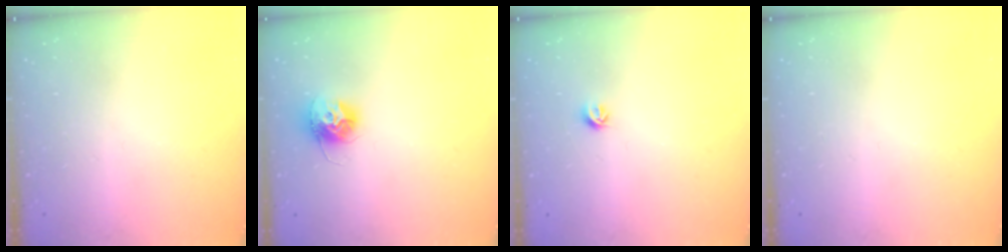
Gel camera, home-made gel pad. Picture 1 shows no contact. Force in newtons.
{"total": 11.1, "press": 11.1, "slide": 0.9}
{"total": 4.9, "press": 4.8, "slide": 0.9}
{"total": 0.0}